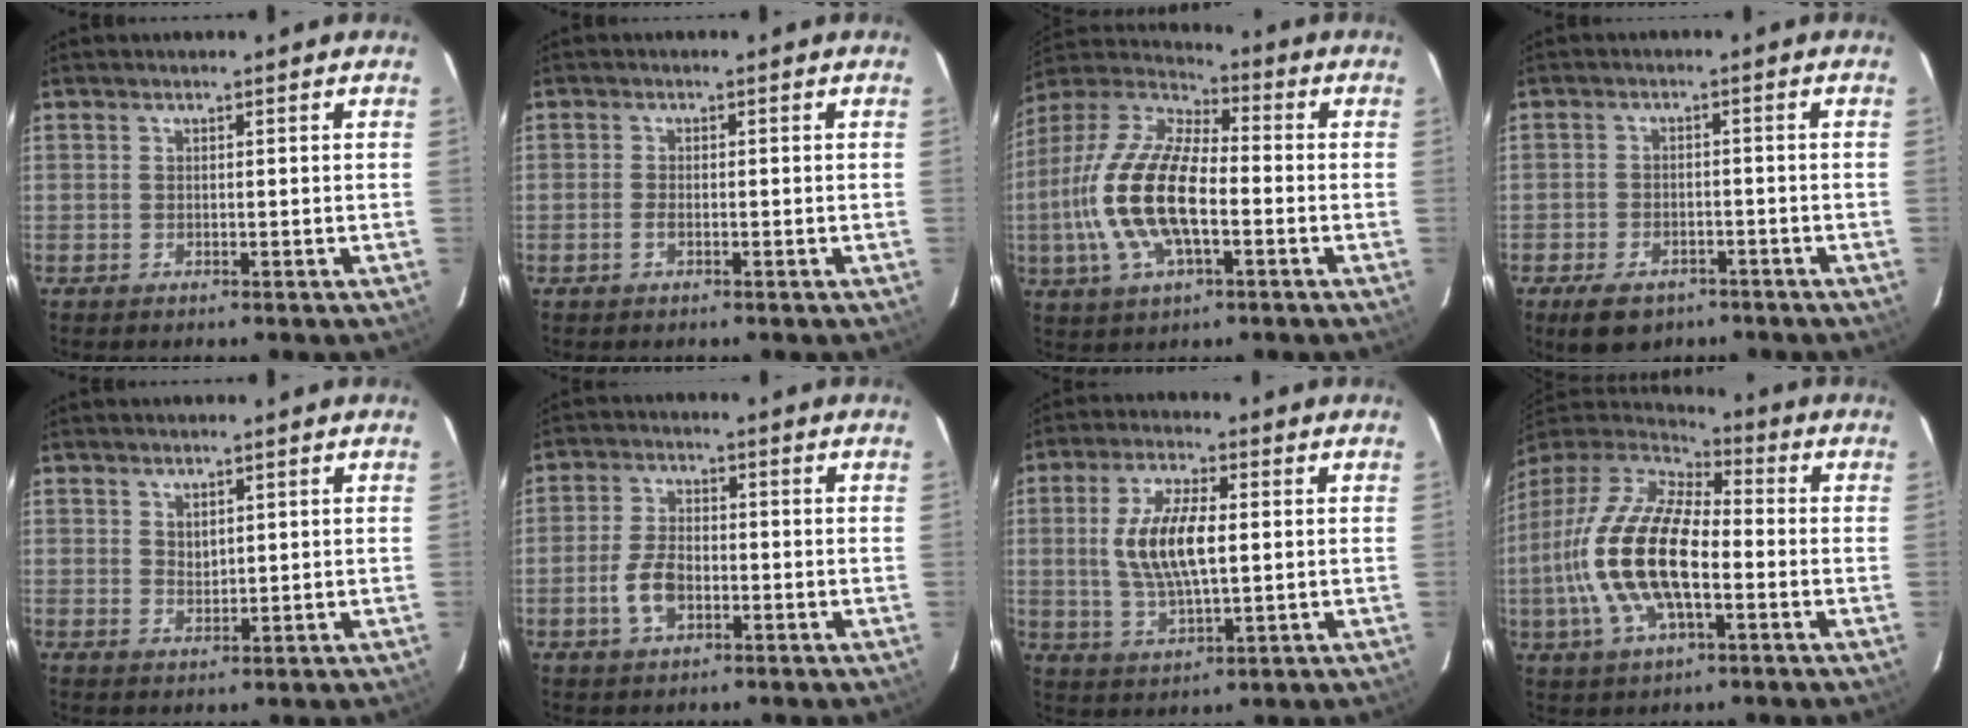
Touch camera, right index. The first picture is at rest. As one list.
[{"total": 1.2, "force": [-0.5, 0.5, 1.0], "torque": [-0.023, 0.000, -0.010]}, {"total": 18.5, "force": [-3.5, 7.8, 16.4], "torque": [-0.345, -0.001, -0.072]}, {"total": 8.2, "force": [-5.5, 4.7, 3.8], "torque": [-0.090, -0.004, -0.077]}, {"total": 2.0, "force": [1.2, 1.3, 1.0], "torque": [-0.013, 0.001, 0.023]}, {"total": 6.2, "force": [-2.0, 3.5, 4.6], "torque": [-0.101, 0.004, -0.034]}, {"total": 11.2, "force": [1.0, 4.5, 10.2], "torque": [-0.201, 0.003, 0.023]}, {"total": 20.5, "force": [-3.7, 9.0, 18.1], "torque": [-0.378, -0.006, -0.076]}]